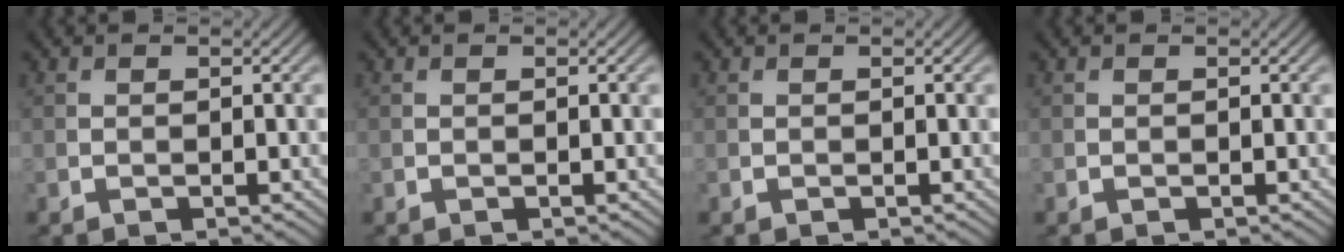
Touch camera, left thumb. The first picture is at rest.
{"total": 0.0}
{"total": 0.0}
{"total": 0.0}